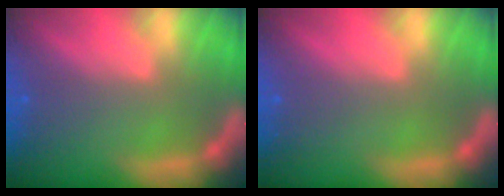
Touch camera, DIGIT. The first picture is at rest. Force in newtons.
{"total": 0.0}